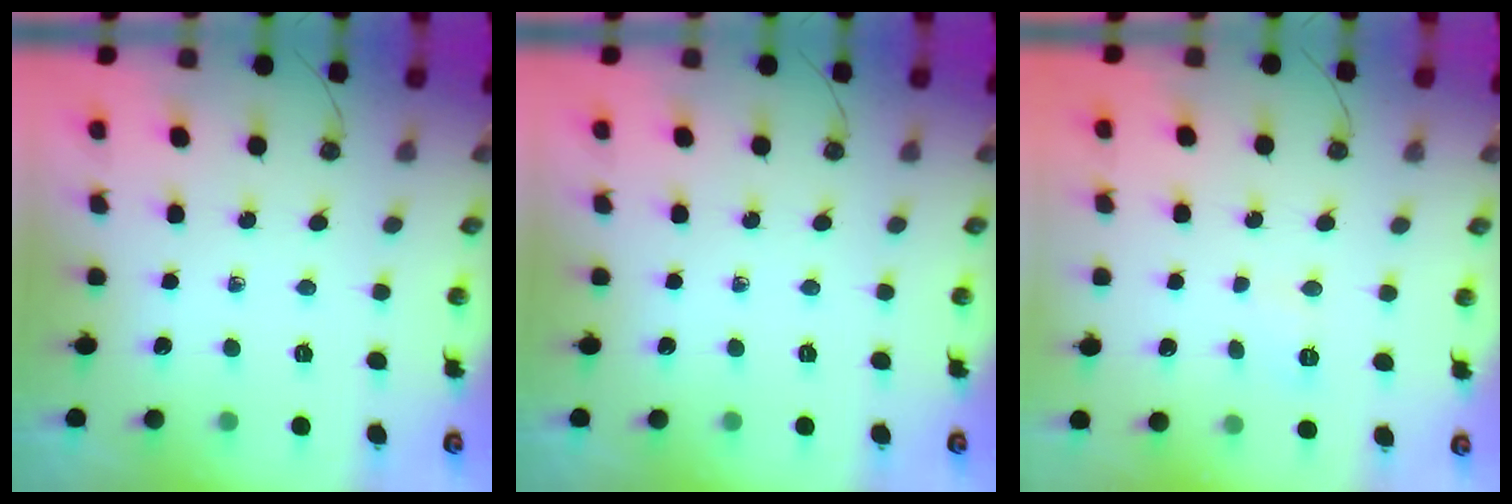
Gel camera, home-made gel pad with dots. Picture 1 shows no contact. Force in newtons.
{"total": 0.0}
{"total": 5.7, "press": 4.0, "slide": 4.0}